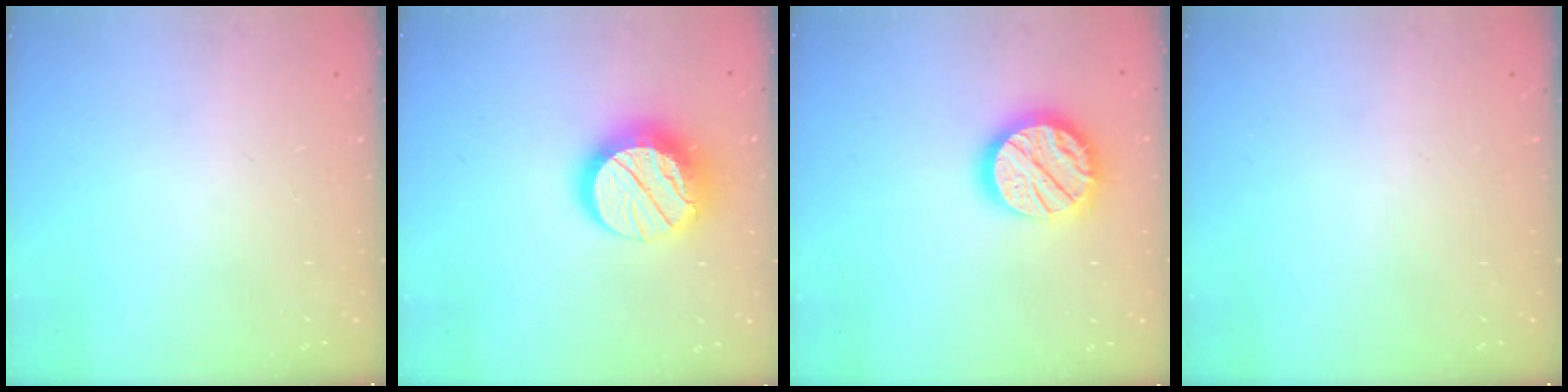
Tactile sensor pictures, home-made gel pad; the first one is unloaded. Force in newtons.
{"total": 16.4, "press": 16.4, "slide": 1.2}
{"total": 16.7, "press": 16.7, "slide": 1.3}
{"total": 0.0}